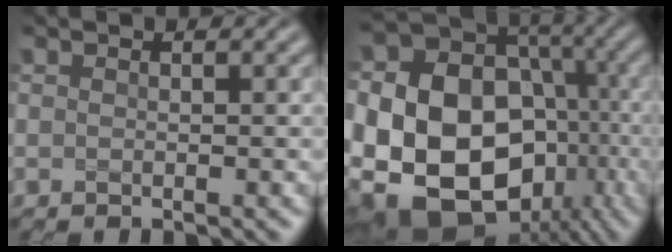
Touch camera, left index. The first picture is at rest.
{"total": 20.0, "force": [-4.8, 15.7, 11.4], "torque": [-0.213, -0.028, -0.076]}